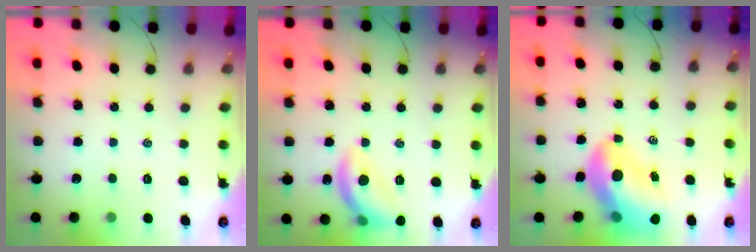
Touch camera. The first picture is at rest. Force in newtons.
{"total": 12.7, "press": 12.7, "slide": 0.8}
{"total": 14.2, "press": 13.6, "slide": 4.1}